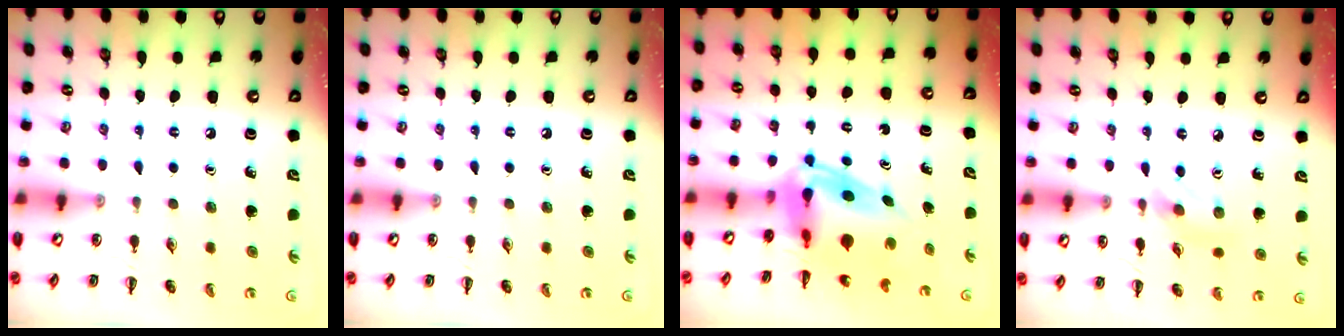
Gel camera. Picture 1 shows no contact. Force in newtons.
{"total": 0.0}
{"total": 9.3, "press": 8.9, "slide": 2.6}
{"total": 2.6, "press": 2.6, "slide": 0.6}